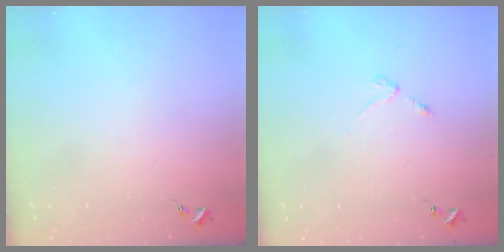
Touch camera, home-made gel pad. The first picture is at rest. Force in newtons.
{"total": 3.0, "press": 2.9, "slide": 0.5}